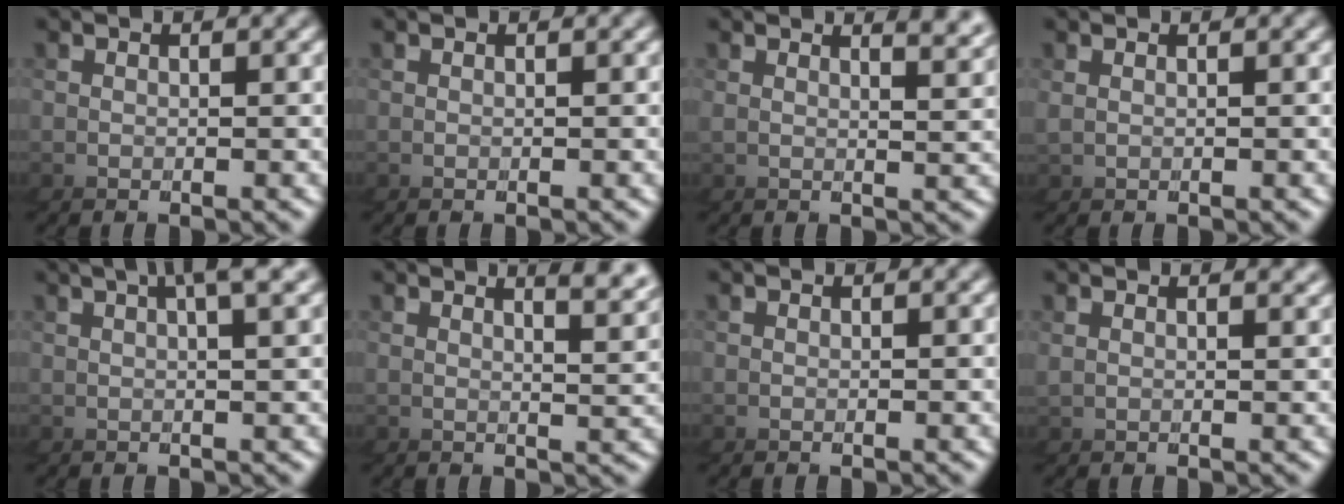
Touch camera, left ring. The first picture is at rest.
{"total": 1.0, "force": [0.1, -1.0, -0.3], "torque": [0.015, -0.002, 0.007]}
{"total": 3.6, "force": [2.5, -2.3, -0.8], "torque": [0.008, 0.021, 0.031]}
{"total": 0.7, "force": [0.1, -0.5, -0.6], "torque": [0.012, 0.004, 0.000]}
{"total": 2.5, "force": [1.1, -2.1, 1.0], "torque": [-0.027, 0.023, 0.012]}
{"total": 4.1, "force": [3.1, -2.6, -0.5], "torque": [0.005, 0.027, 0.038]}
{"total": 0.0}
{"total": 1.6, "force": [1.0, -0.8, -1.0], "torque": [0.018, 0.007, 0.009]}